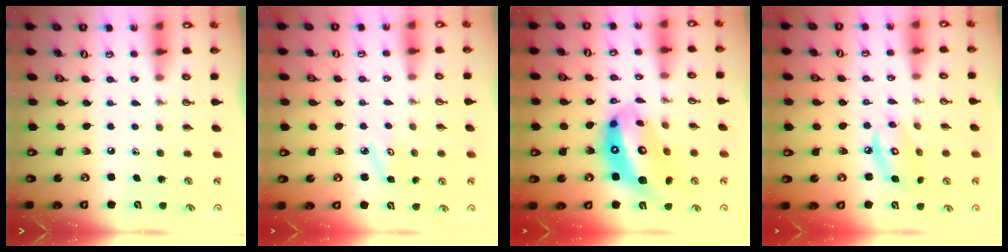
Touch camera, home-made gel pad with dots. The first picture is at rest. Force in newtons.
{"total": 4.3, "press": 4.3, "slide": 0.5}
{"total": 18.3, "press": 18.1, "slide": 2.8}
{"total": 8.7, "press": 8.7, "slide": 0.7}